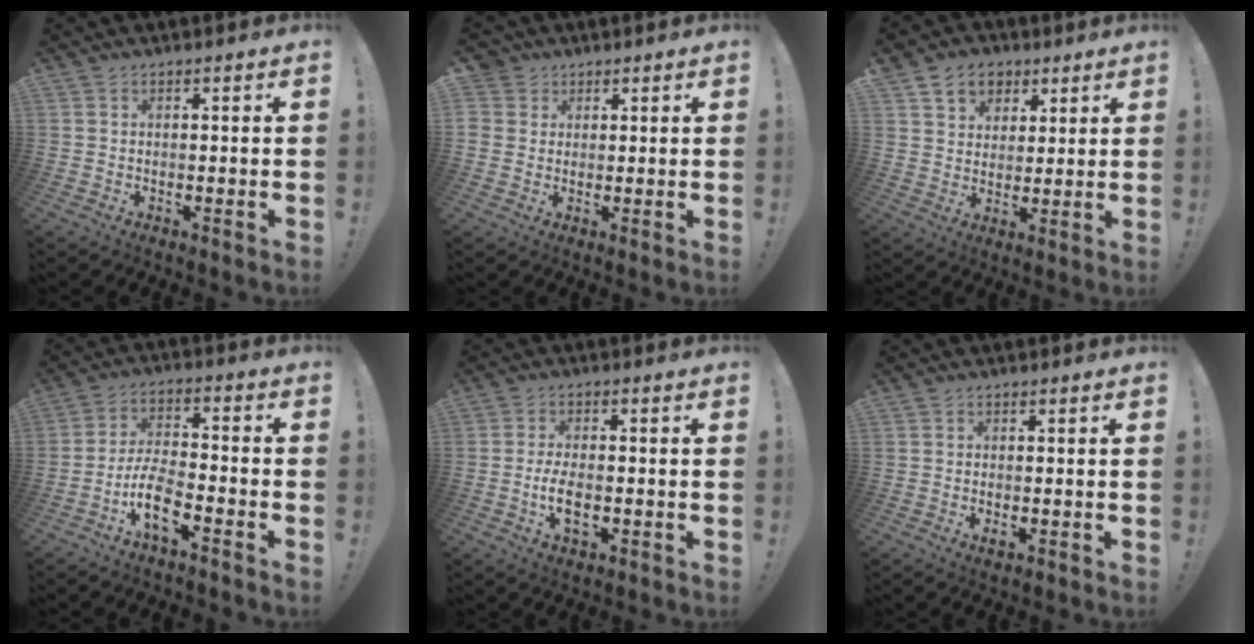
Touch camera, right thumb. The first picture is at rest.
{"total": 4.0, "force": [1.4, 3.7, 0.8], "torque": [-0.009, -0.005, 0.027]}
{"total": 8.4, "force": [4.2, 6.8, 2.3], "torque": [-0.032, -0.021, 0.083]}
{"total": 10.7, "force": [-5.9, 4.0, 8.0], "torque": [-0.157, 0.020, -0.106]}
{"total": 6.3, "force": [-1.8, 2.9, 5.3], "torque": [-0.095, -0.002, -0.031]}
{"total": 1.1, "force": [-0.3, 0.4, 1.0], "torque": [-0.007, -0.003, -0.006]}